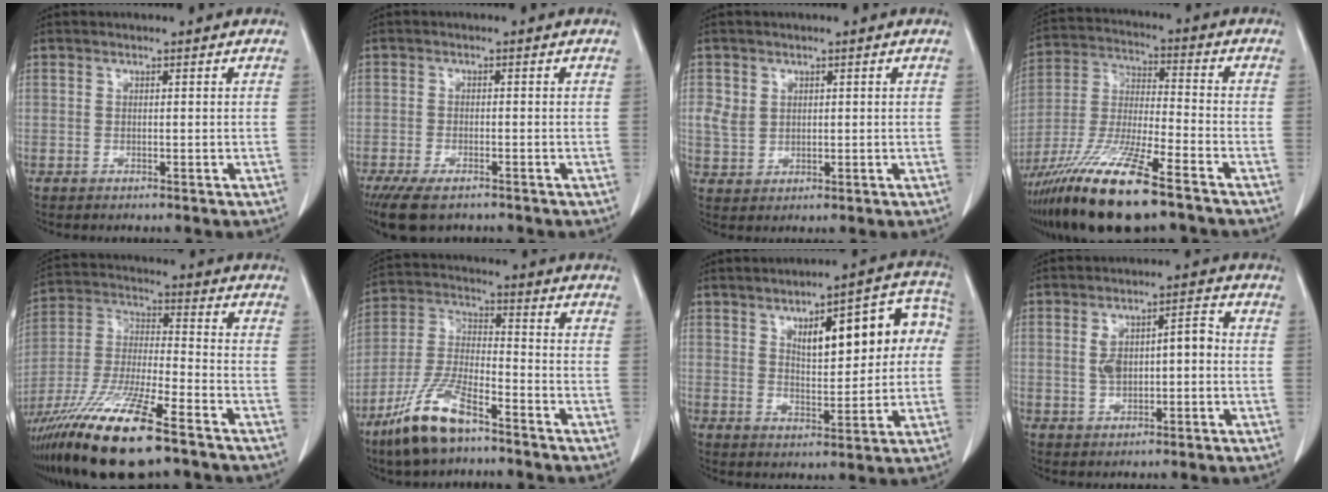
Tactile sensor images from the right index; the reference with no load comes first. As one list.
[{"total": 6.4, "force": [-4.8, 2.2, 3.7], "torque": [-0.061, -0.011, -0.075]}, {"total": 3.7, "force": [1.1, 3.2, 1.7], "torque": [-0.033, 0.005, 0.028]}, {"total": 18.0, "force": [-12.0, 2.2, 13.2], "torque": [-0.282, -0.044, -0.224]}, {"total": 19.6, "force": [-13.0, 2.9, 14.4], "torque": [-0.305, -0.043, -0.240]}, {"total": 12.1, "force": [-8.2, 3.1, 8.4], "torque": [-0.184, -0.016, -0.158]}, {"total": 13.5, "force": [3.2, 4.9, 12.2], "torque": [-0.154, 0.037, 0.047]}, {"total": 6.6, "force": [0.0, 2.8, 6.0], "torque": [-0.110, 0.027, 0.002]}]